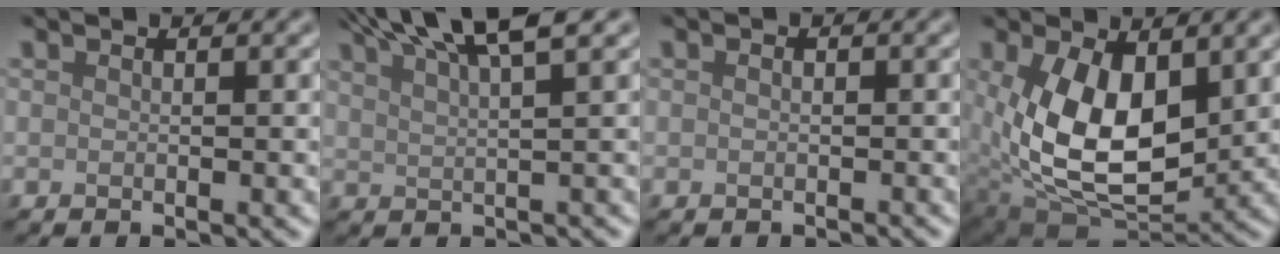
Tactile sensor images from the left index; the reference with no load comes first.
{"total": 6.9, "force": [4.8, 1.4, 4.7], "torque": [-0.061, 0.023, 0.071]}
{"total": 0.6, "force": [-0.3, 0.4, 0.2], "torque": [-0.002, -0.006, -0.006]}
{"total": 10.2, "force": [1.4, 6.0, 8.1], "torque": [-0.161, -0.020, 0.034]}